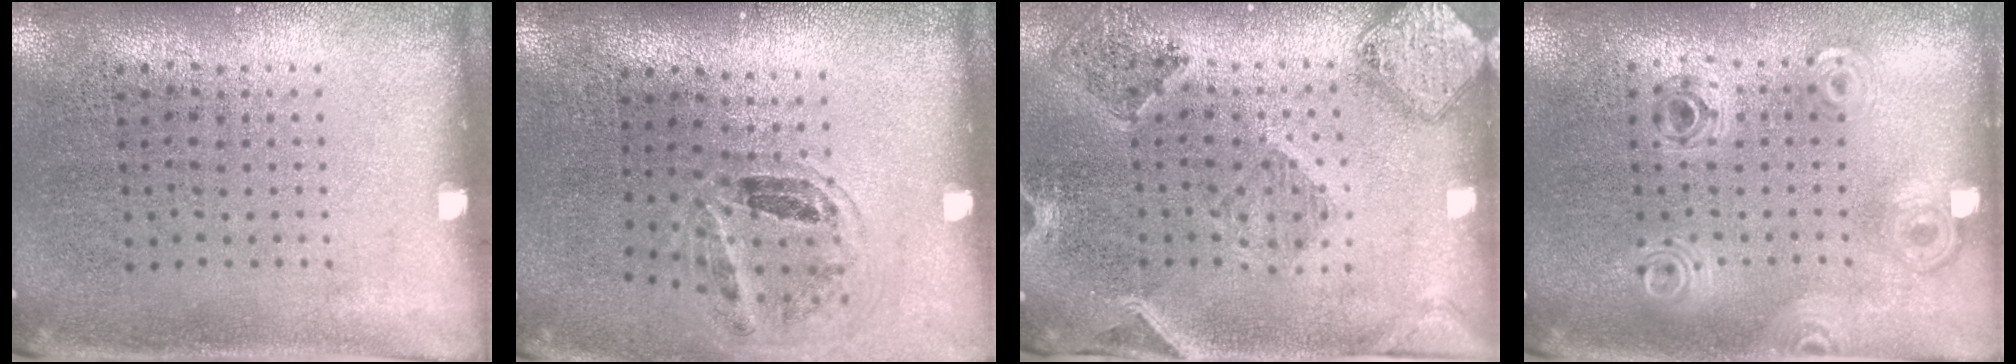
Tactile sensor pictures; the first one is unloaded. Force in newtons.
{"total": 1.1, "press": 1.0, "slide": 0.3}
{"total": 1.6, "press": 1.5, "slide": 0.4}
{"total": 0.8, "press": 0.8, "slide": 0.2}